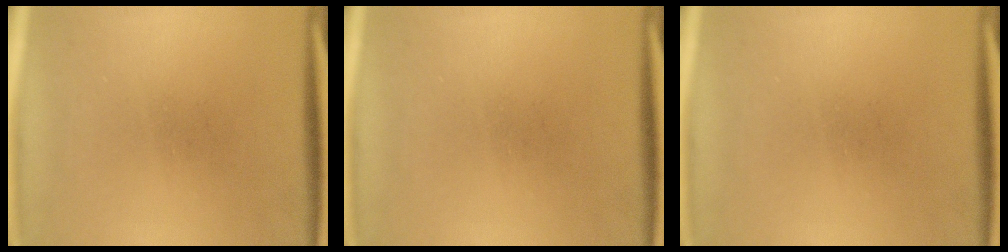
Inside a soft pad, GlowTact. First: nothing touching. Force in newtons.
{"total": 0.0}
{"total": 0.0}